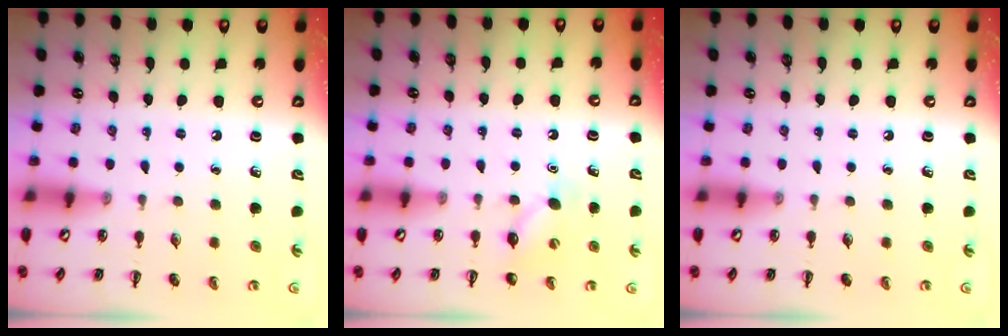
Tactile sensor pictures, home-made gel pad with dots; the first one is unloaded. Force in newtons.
{"total": 7.3, "press": 7.1, "slide": 1.5}
{"total": 0.0}